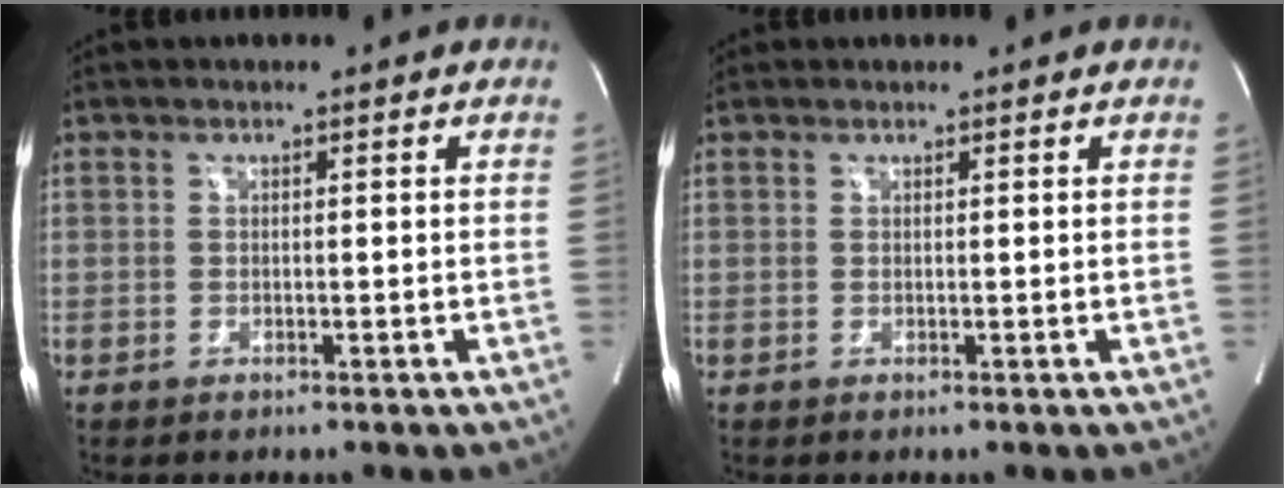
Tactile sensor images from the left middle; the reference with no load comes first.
{"total": 0.5, "force": [0.4, 0.3, -0.1], "torque": [-0.003, 0.007, 0.009]}